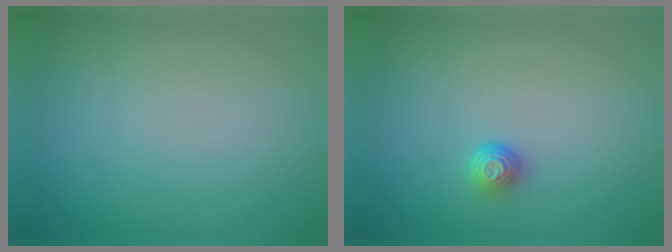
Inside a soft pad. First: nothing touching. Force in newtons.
{"total": 1.3, "press": 1.0, "slide": 0.9}